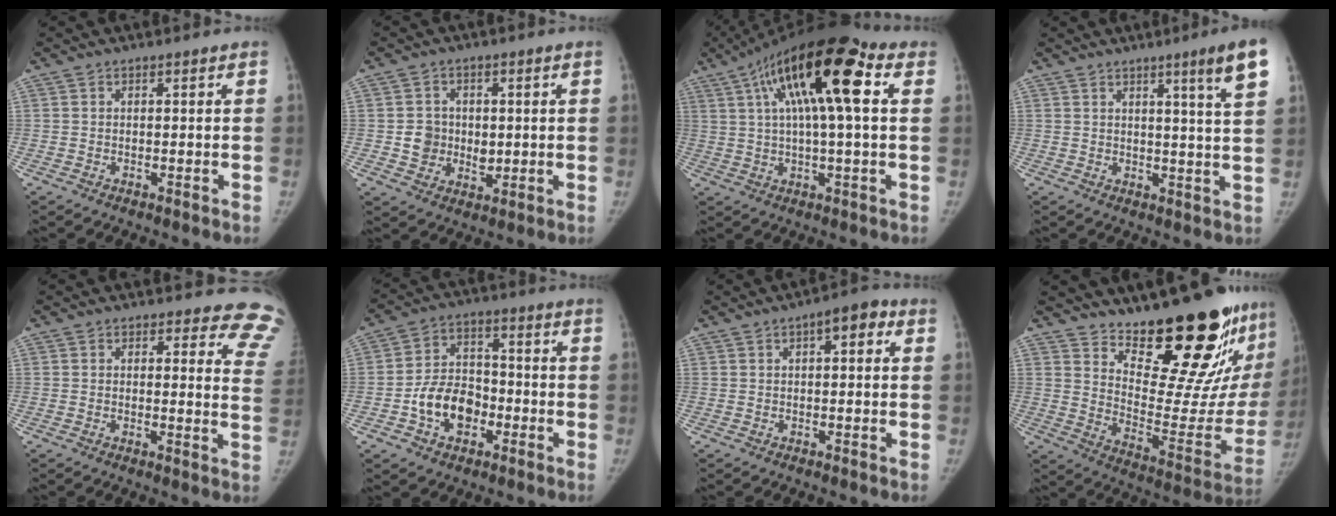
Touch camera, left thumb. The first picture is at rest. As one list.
[{"total": 6.5, "force": [0.2, 6.0, 2.5], "torque": [-0.007, 0.001, 0.008]}, {"total": 19.4, "force": [5.8, 5.6, 17.7], "torque": [-0.304, 0.022, 0.087]}, {"total": 8.5, "force": [4.7, -0.3, 7.1], "torque": [-0.095, -0.029, 0.060]}, {"total": 11.1, "force": [10.1, 4.2, 1.6], "torque": [0.045, -0.080, 0.066]}, {"total": 11.1, "force": [-3.9, 8.2, 6.5], "torque": [-0.079, 0.033, -0.069]}, {"total": 4.7, "force": [1.4, 2.1, 4.0], "torque": [-0.040, 0.010, 0.011]}, {"total": 24.2, "force": [18.0, 6.8, 14.6], "torque": [-0.172, -0.141, 0.265]}]